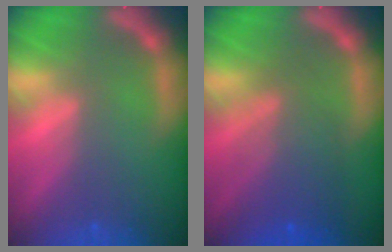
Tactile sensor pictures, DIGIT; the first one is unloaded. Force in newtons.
{"total": 6.6}